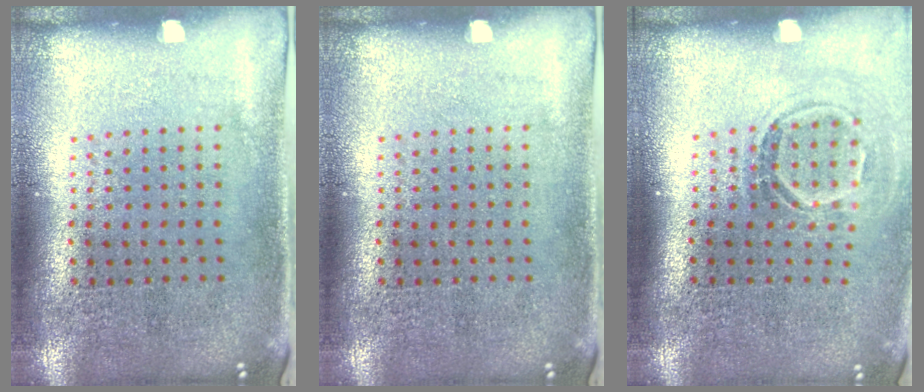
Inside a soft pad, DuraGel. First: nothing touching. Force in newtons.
{"total": 0.0}
{"total": 1.7, "press": 1.2, "slide": 1.2}